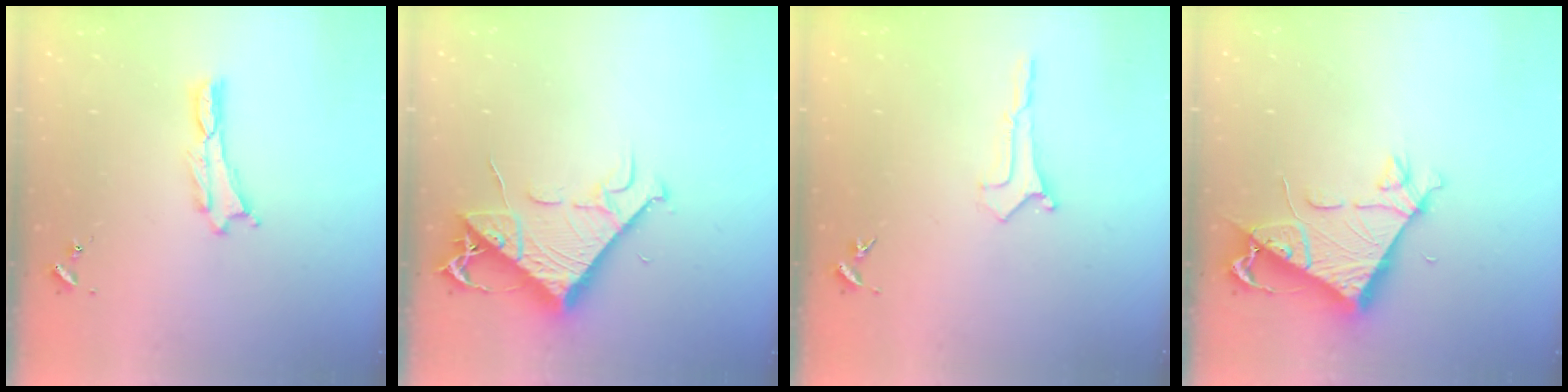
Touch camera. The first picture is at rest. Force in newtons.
{"total": 9.2, "press": 9.1, "slide": 1.2}
{"total": 0.0}
{"total": 7.4, "press": 7.4, "slide": 0.7}